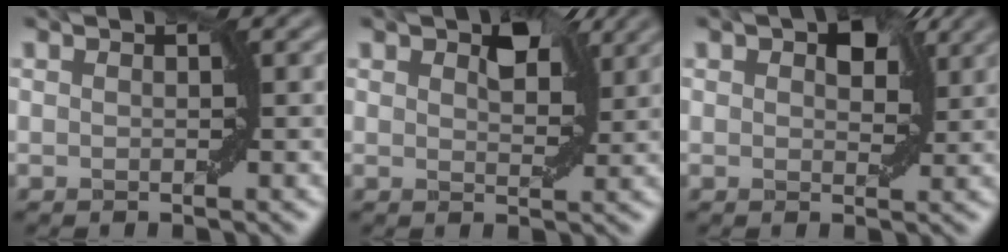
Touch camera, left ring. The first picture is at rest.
{"total": 3.6, "force": [1.9, 1.7, 2.5], "torque": [-0.043, 0.003, 0.032]}
{"total": 3.8, "force": [1.7, 2.0, 2.7], "torque": [-0.039, 0.004, 0.026]}